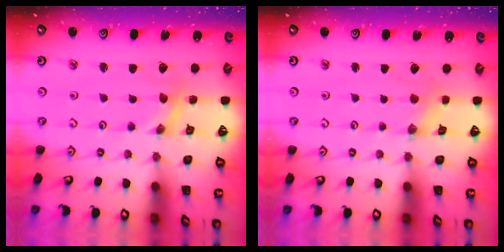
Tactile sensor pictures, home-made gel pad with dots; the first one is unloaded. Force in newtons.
{"total": 1.8, "press": 1.8, "slide": 0.4}